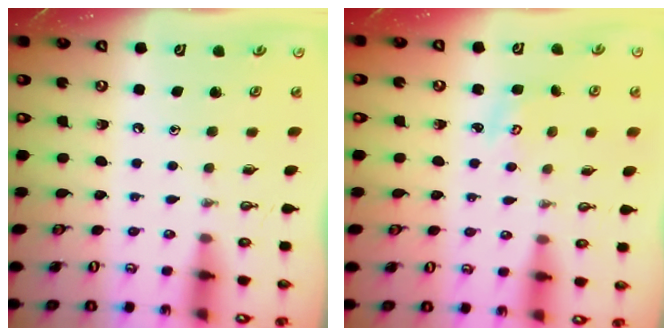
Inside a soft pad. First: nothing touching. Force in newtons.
{"total": 2.5, "press": 2.5, "slide": 0.3}